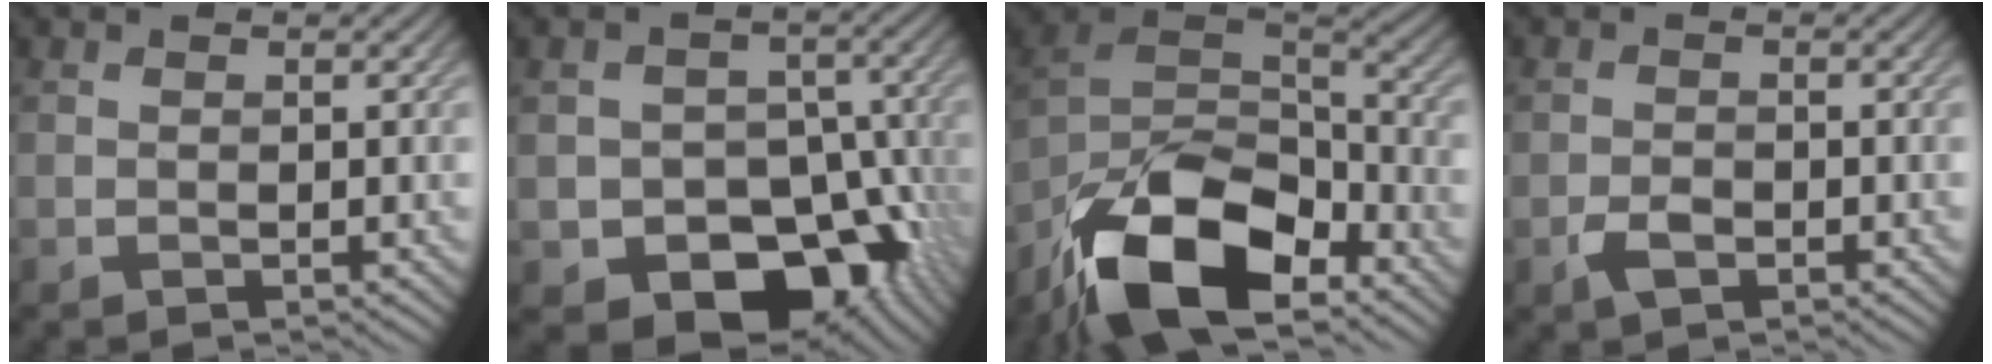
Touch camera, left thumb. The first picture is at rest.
{"total": 13.4, "force": [-6.4, 9.5, 6.9], "torque": [-0.092, -0.019, -0.100]}
{"total": 17.1, "force": [-11.0, 7.7, 10.6], "torque": [-0.247, -0.034, -0.195]}
{"total": 2.4, "force": [-1.3, 1.4, 1.5], "torque": [-0.032, -0.001, -0.027]}